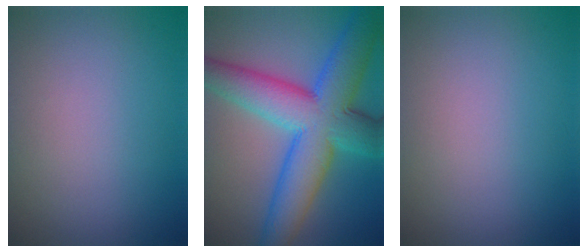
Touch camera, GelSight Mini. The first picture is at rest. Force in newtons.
{"total": 11.5, "press": 11.5, "slide": 0.2}
{"total": 0.0}